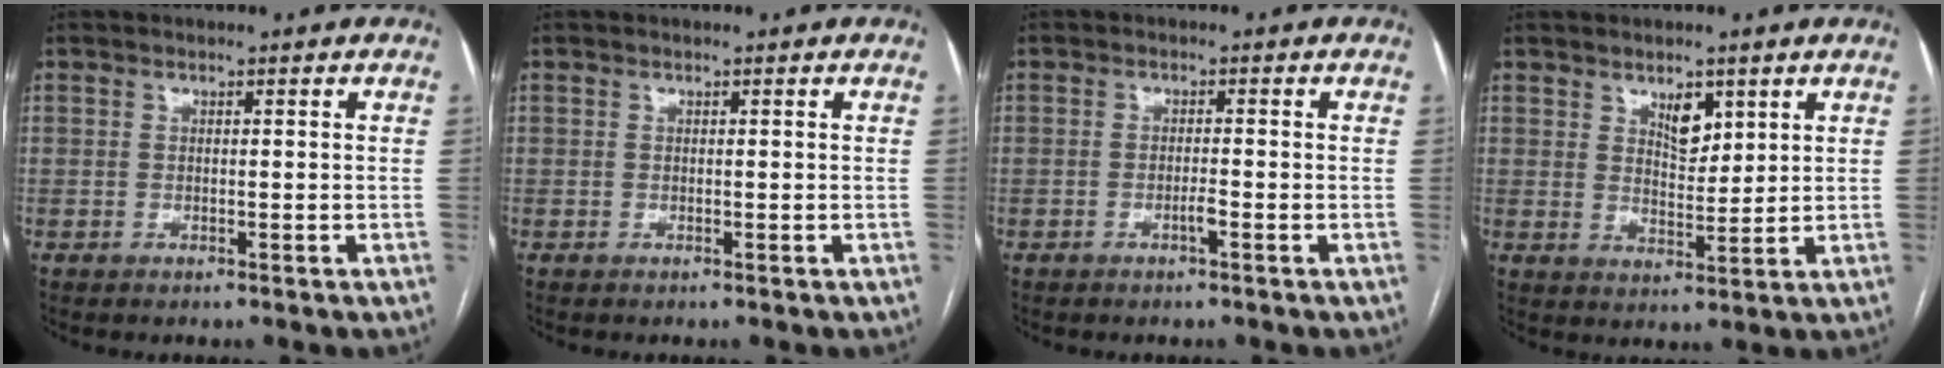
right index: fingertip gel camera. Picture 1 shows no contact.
{"total": 0.0}
{"total": 1.4, "force": [-0.8, -0.2, 1.1], "torque": [-0.023, 0.000, -0.015]}
{"total": 4.4, "force": [2.5, 2.1, 2.9], "torque": [-0.048, -0.003, 0.046]}